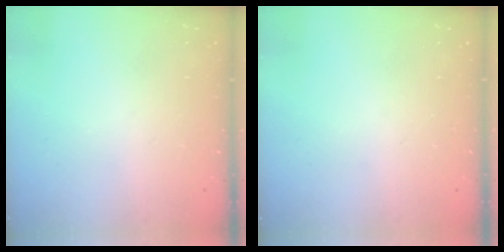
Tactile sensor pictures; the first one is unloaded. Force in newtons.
{"total": 0.0}